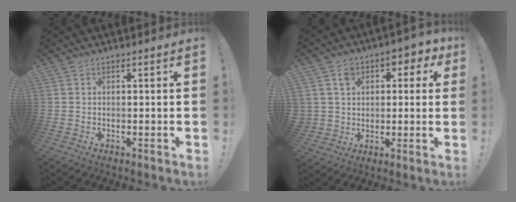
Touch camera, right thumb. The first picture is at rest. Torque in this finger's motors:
{"motor_torque": [0.82, 0.81, 0.11, 0.05, 0.20]}